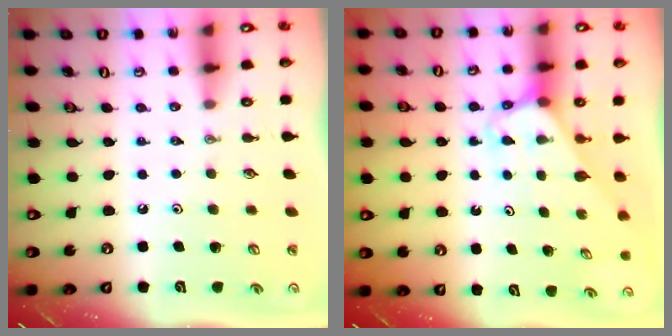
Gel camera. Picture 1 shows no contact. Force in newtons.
{"total": 3.1, "press": 3.1, "slide": 0.2}